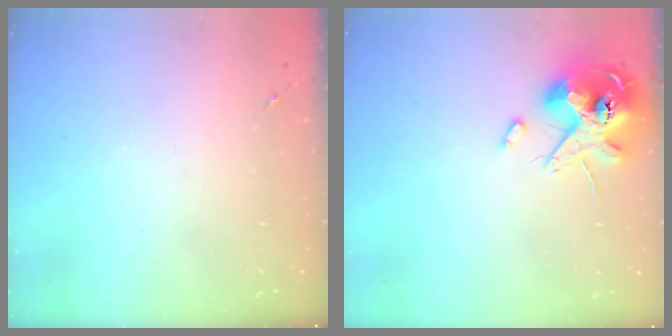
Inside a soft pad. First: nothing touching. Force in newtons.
{"total": 14.2, "press": 14.0, "slide": 2.0}